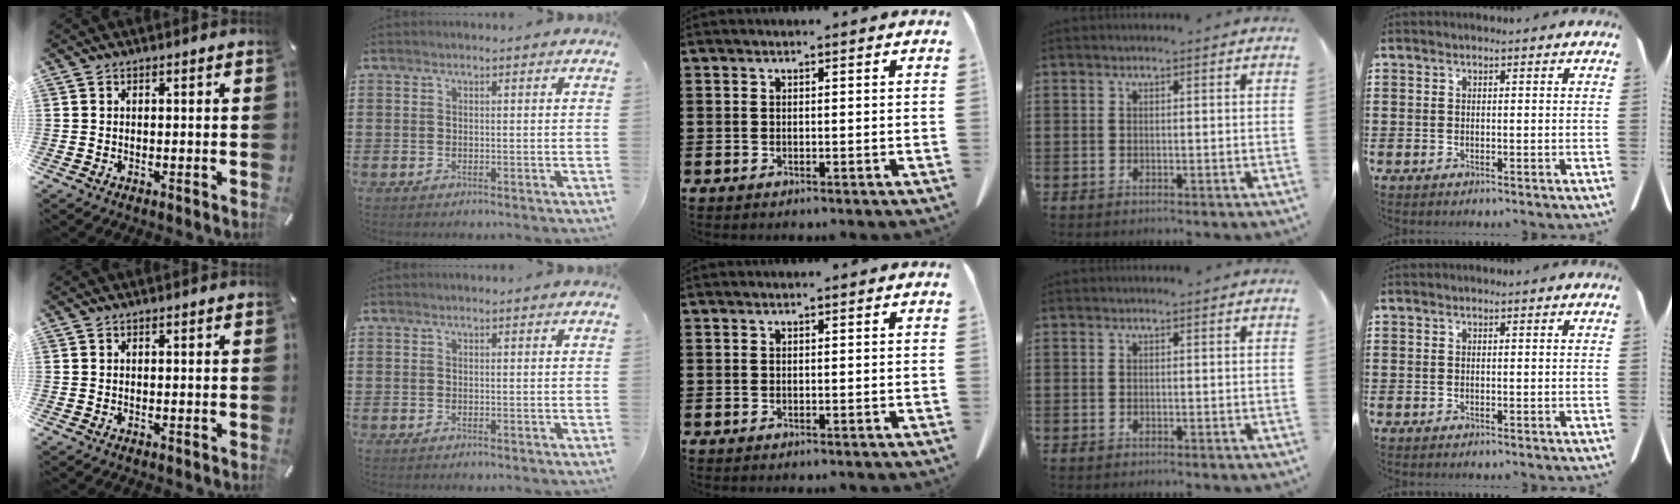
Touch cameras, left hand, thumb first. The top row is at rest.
{}